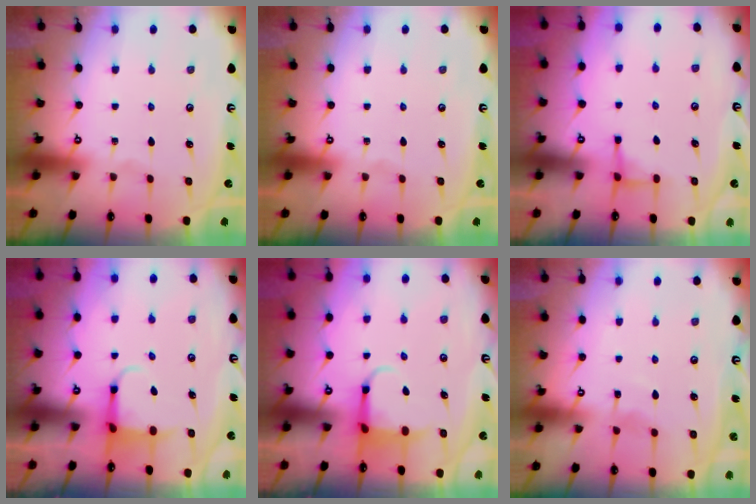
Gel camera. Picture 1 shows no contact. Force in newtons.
{"total": 0.0}
{"total": 3.6, "press": 3.5, "slide": 0.5}
{"total": 4.0, "press": 3.9, "slide": 1.0}
{"total": 6.1, "press": 6.0, "slide": 1.3}
{"total": 5.5, "press": 5.5, "slide": 0.6}